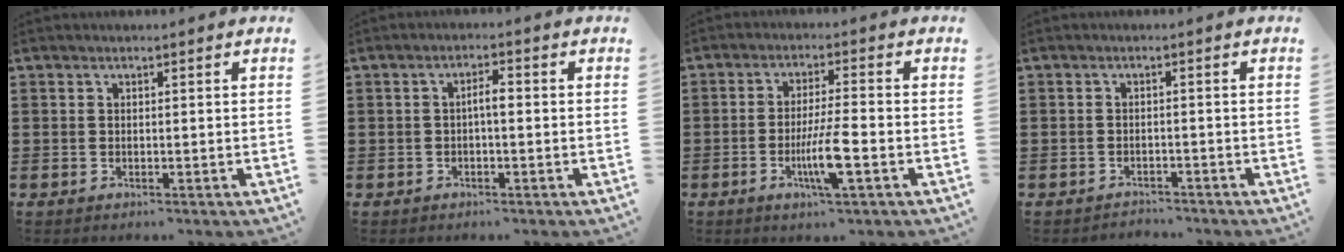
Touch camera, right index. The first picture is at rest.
{"total": 2.2, "force": [-0.3, 0.6, 2.1], "torque": [-0.039, 0.004, -0.008]}
{"total": 6.9, "force": [-2.4, 0.6, 6.4], "torque": [-0.126, -0.015, -0.046]}
{"total": 1.8, "force": [-1.7, 0.3, -0.4], "torque": [0.001, 0.003, -0.041]}